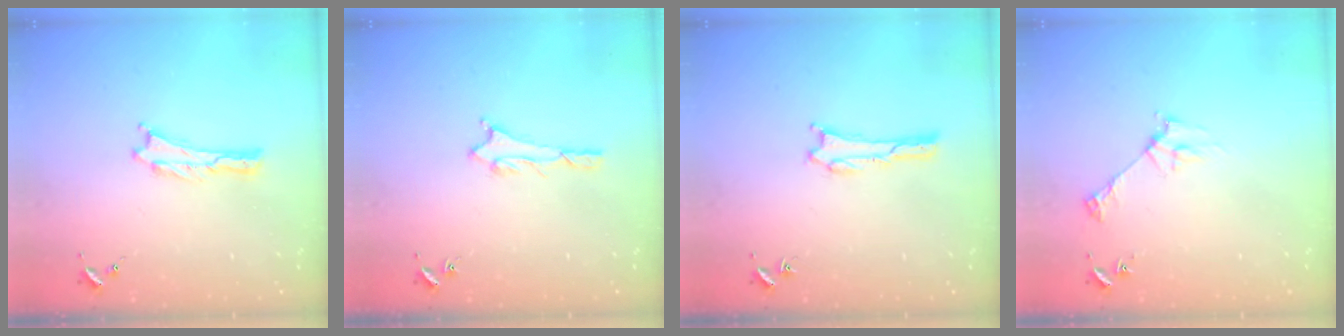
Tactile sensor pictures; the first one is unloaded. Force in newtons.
{"total": 1.5, "press": 1.5, "slide": 0.1}
{"total": 0.8, "press": 0.8, "slide": 0.2}
{"total": 2.8, "press": 2.8, "slide": 0.3}